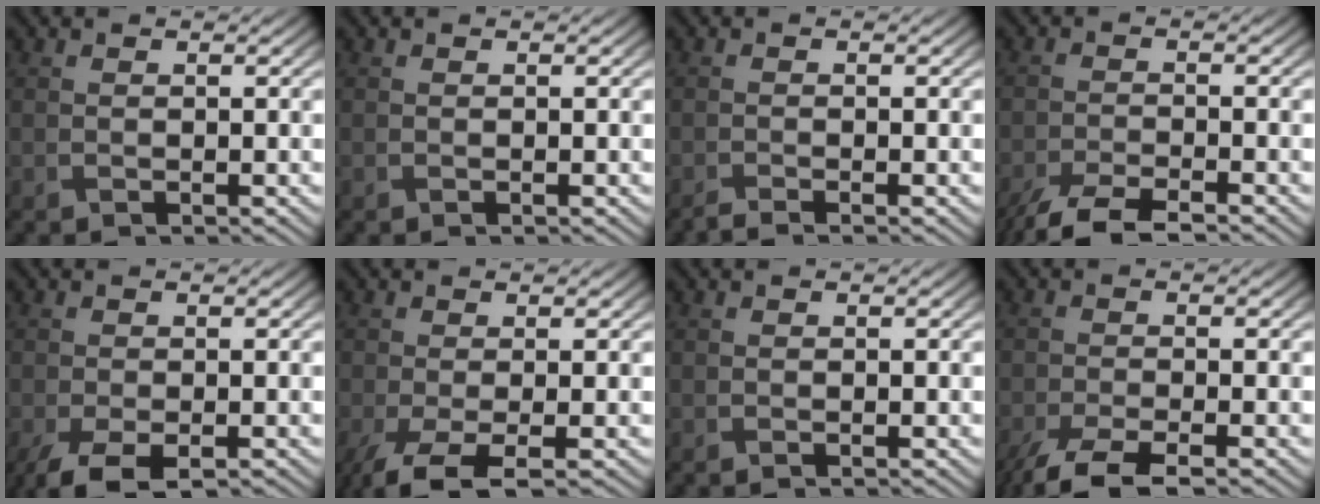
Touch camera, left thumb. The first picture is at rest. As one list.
[{"total": 0.0}, {"total": 1.4, "force": [-1.1, 0.1, 0.8], "torque": [-0.010, -0.001, -0.028]}, {"total": 5.4, "force": [-4.4, 1.1, 3.0], "torque": [-0.060, -0.010, -0.085]}, {"total": 4.9, "force": [-3.1, 1.9, 3.2], "torque": [-0.068, -0.017, -0.052]}, {"total": 5.3, "force": [-2.9, 1.4, 4.2], "torque": [-0.093, -0.018, -0.057]}, {"total": 0.0}, {"total": 5.6, "force": [-4.1, 1.2, 3.6], "torque": [-0.072, -0.012, -0.081]}]